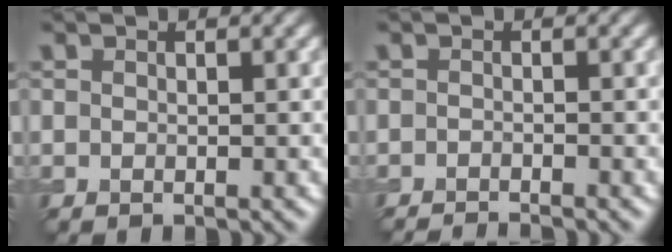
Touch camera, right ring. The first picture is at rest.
{"total": 2.0, "force": [-1.8, 0.3, 0.8], "torque": [-0.008, -0.003, -0.033]}